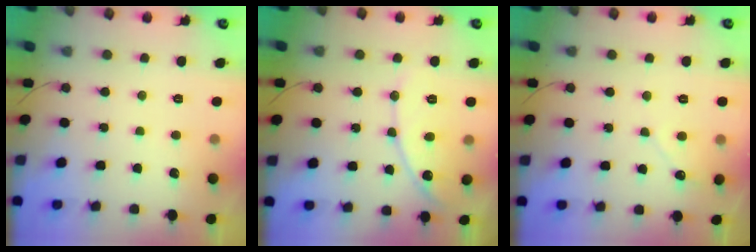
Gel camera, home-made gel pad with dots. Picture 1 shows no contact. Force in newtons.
{"total": 10.1, "press": 10.1, "slide": 0.8}
{"total": 2.7, "press": 2.7, "slide": 0.3}